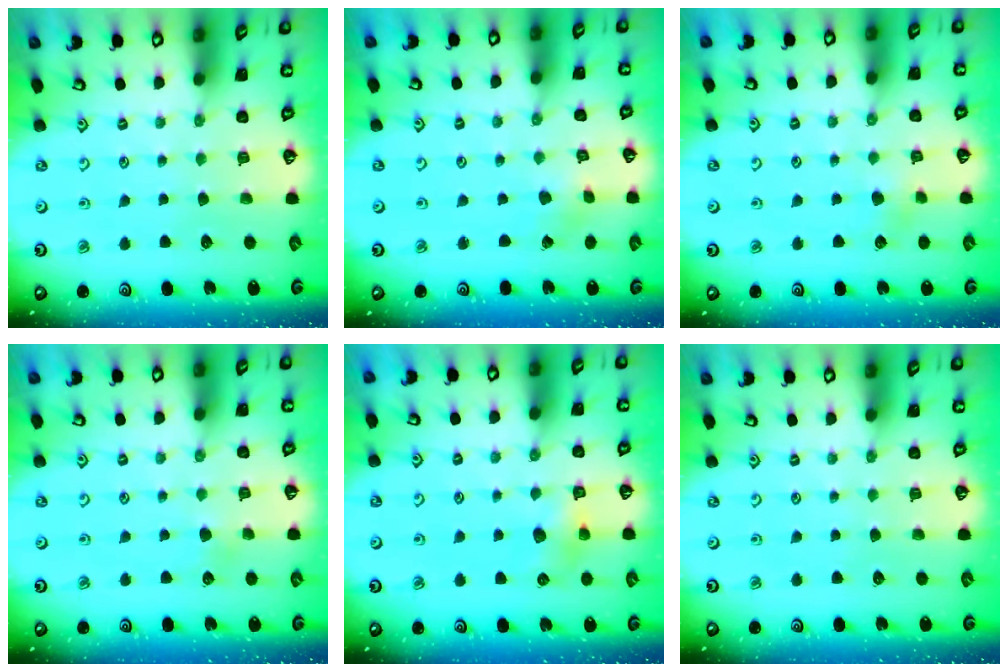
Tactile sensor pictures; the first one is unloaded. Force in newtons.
{"total": 0.6, "press": 0.5, "slide": 0.2}
{"total": 3.0, "press": 2.9, "slide": 0.5}
{"total": 3.0, "press": 3.0, "slide": 0.2}
{"total": 5.4, "press": 5.4, "slide": 0.6}
{"total": 0.0}